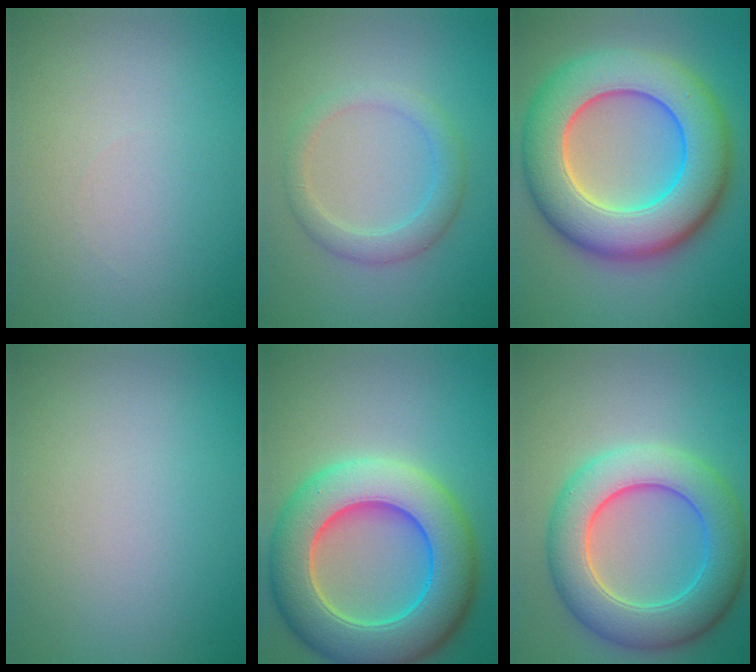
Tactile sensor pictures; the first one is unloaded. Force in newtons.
{"total": 2.8, "press": 2.8, "slide": 0.1}
{"total": 12.4, "press": 12.4, "slide": 0.9}
{"total": 0.0}
{"total": 11.3, "press": 11.3, "slide": 0.8}
{"total": 8.4, "press": 8.4, "slide": 0.5}